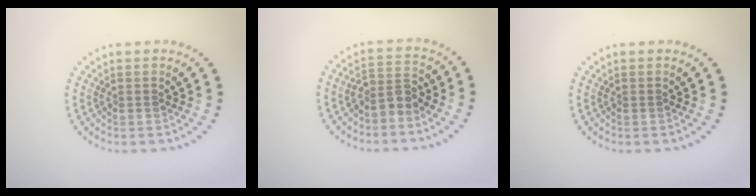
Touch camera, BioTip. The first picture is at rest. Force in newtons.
{"total": 2.3, "press": 1.8, "slide": 1.4}
{"total": 0.0}